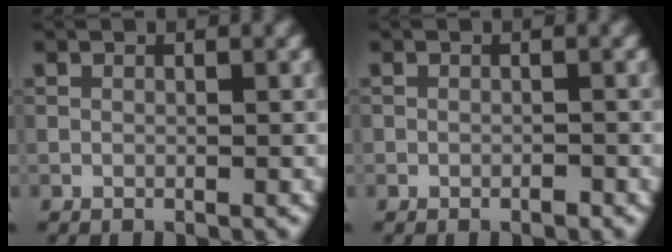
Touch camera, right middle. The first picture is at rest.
{"total": 0.6, "force": [-0.4, 0.3, 0.3], "torque": [-0.001, -0.001, -0.006]}